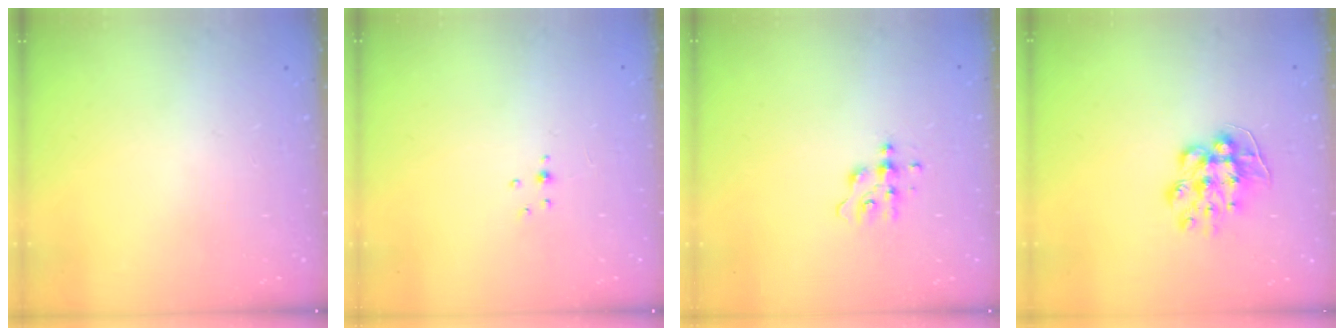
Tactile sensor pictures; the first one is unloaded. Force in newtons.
{"total": 2.5, "press": 2.3, "slide": 1.0}
{"total": 3.7, "press": 3.6, "slide": 0.4}
{"total": 9.4, "press": 9.4, "slide": 0.7}